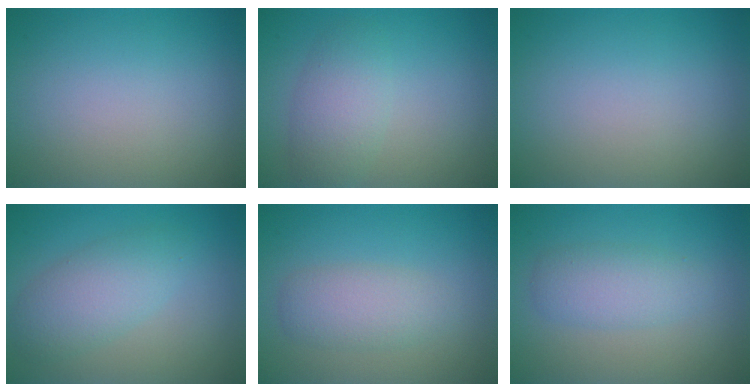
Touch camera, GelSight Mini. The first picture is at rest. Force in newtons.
{"total": 3.2, "press": 3.2, "slide": 0.1}
{"total": 0.0}
{"total": 3.9, "press": 3.9, "slide": 0.1}
{"total": 3.0, "press": 3.0, "slide": 0.1}
{"total": 2.9, "press": 2.9, "slide": 0.1}